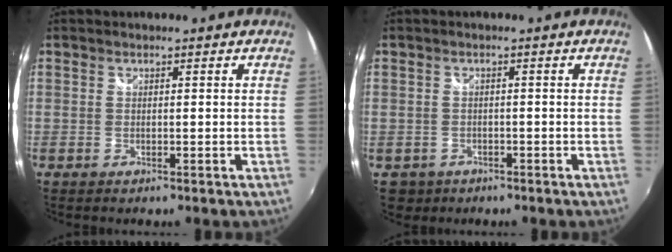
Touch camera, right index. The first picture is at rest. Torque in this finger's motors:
{"motor_torque": [-0.10, -0.01, -0.78, -0.21]}